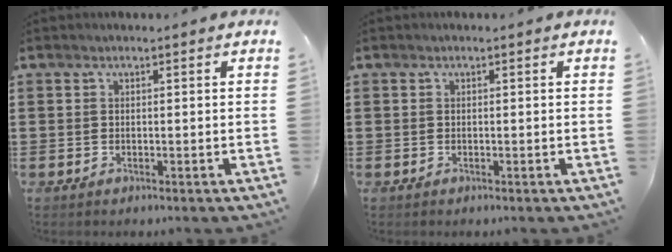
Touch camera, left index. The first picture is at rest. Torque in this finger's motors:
{"motor_torque": [0.00, 0.00, 0.00, 0.01]}